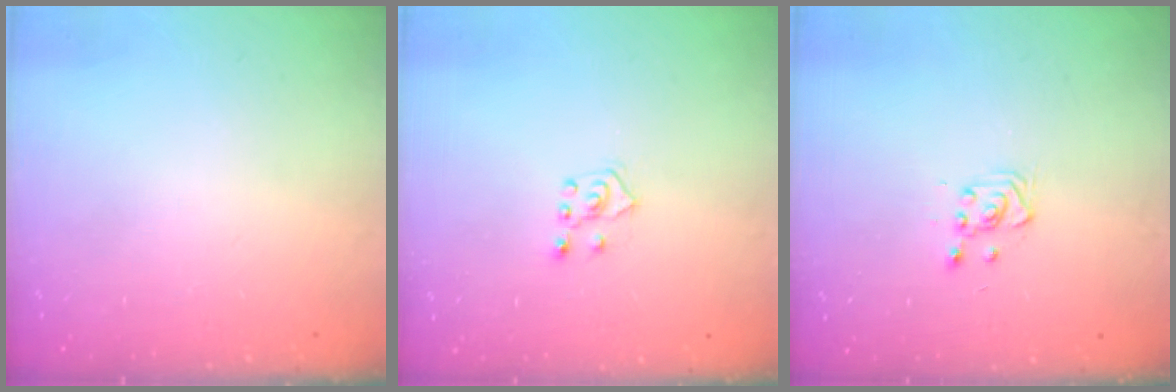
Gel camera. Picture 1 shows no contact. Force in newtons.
{"total": 5.0, "press": 4.9, "slide": 0.8}
{"total": 2.8, "press": 2.7, "slide": 0.7}